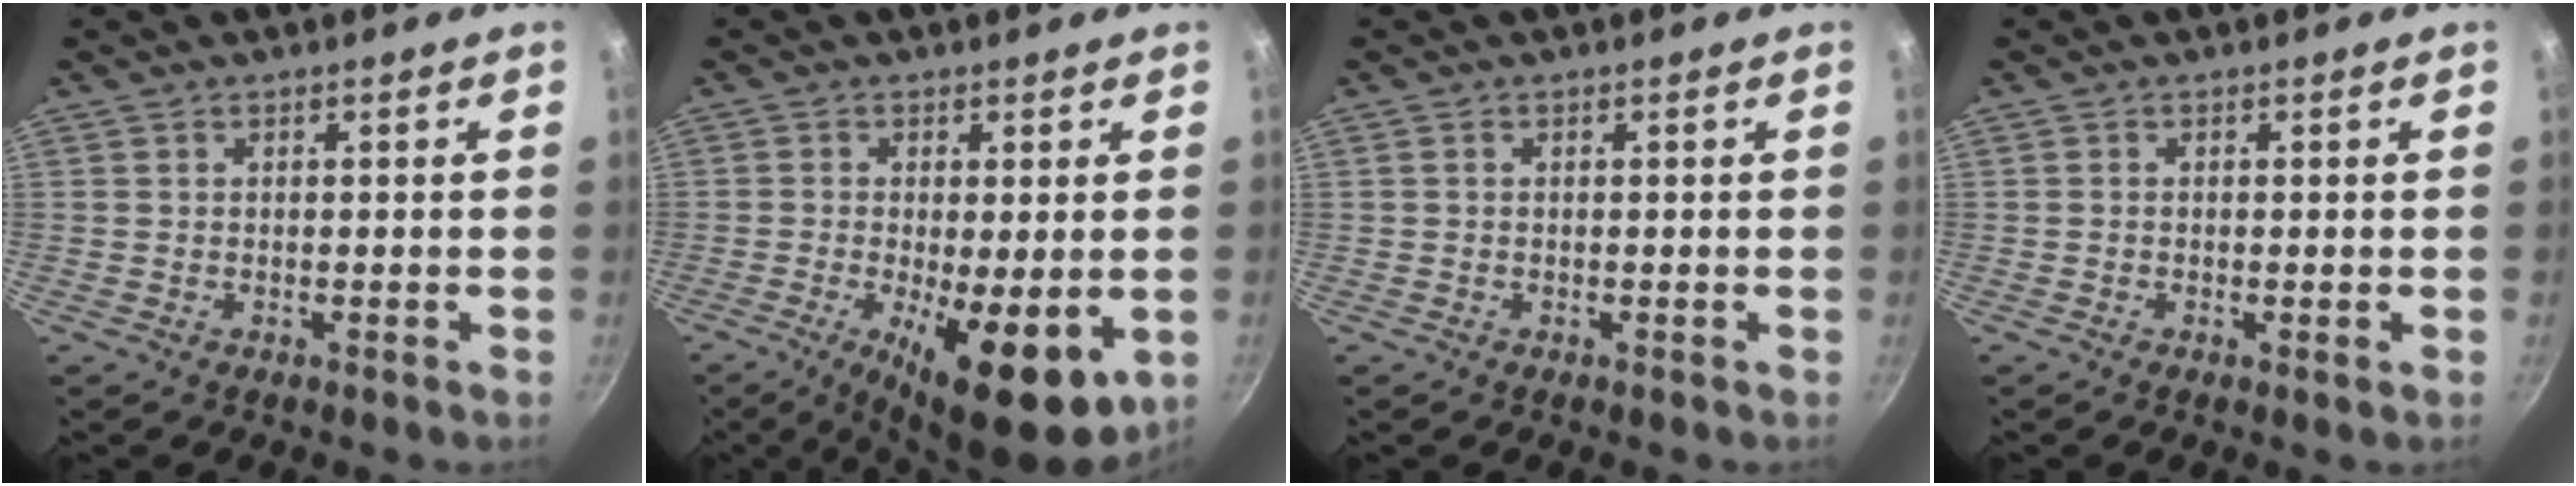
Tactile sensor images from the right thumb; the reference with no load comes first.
{"total": 14.7, "force": [-4.4, 5.0, 13.1], "torque": [-0.178, -0.023, -0.051]}
{"total": 0.0}
{"total": 0.8, "force": [-0.2, 0.2, 0.8], "torque": [-0.021, -0.004, -0.006]}